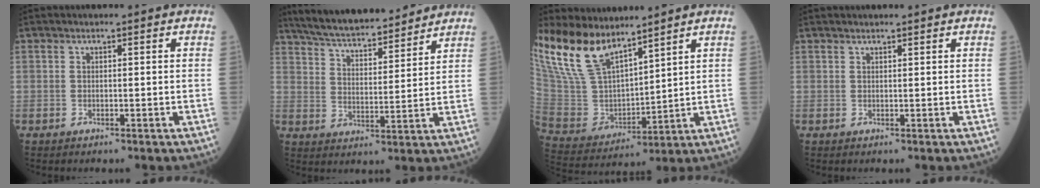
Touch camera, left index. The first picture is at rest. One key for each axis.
{"total": 16.9, "fx": 15.4, "fy": 2.9, "fz": 6.5, "tx": -0.108, "ty": 0.021, "tz": 0.243}
{"total": 15.5, "fx": 12.5, "fy": 4.7, "fz": 7.8, "tx": -0.174, "ty": 0.013, "tz": 0.259}
{"total": 1.7, "fx": 1.6, "fy": 0.2, "fz": 0.6, "tx": -0.004, "ty": 0.020, "tz": 0.026}